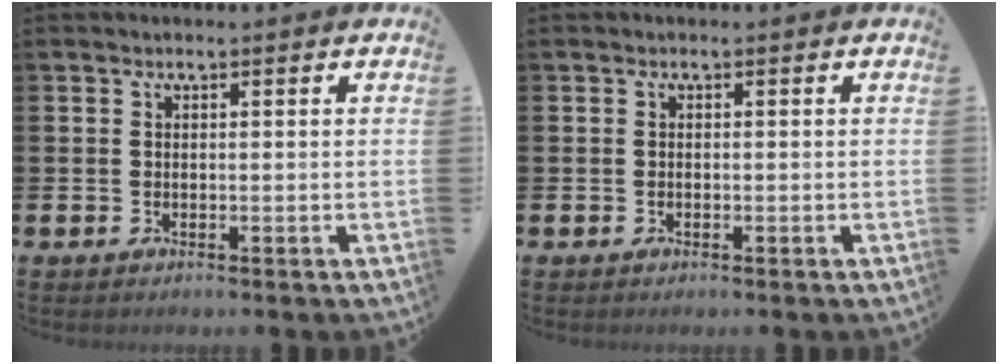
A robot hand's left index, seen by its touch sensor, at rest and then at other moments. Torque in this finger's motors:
{"motor_torque": [-0.28, 0.13, -0.08, -0.01]}